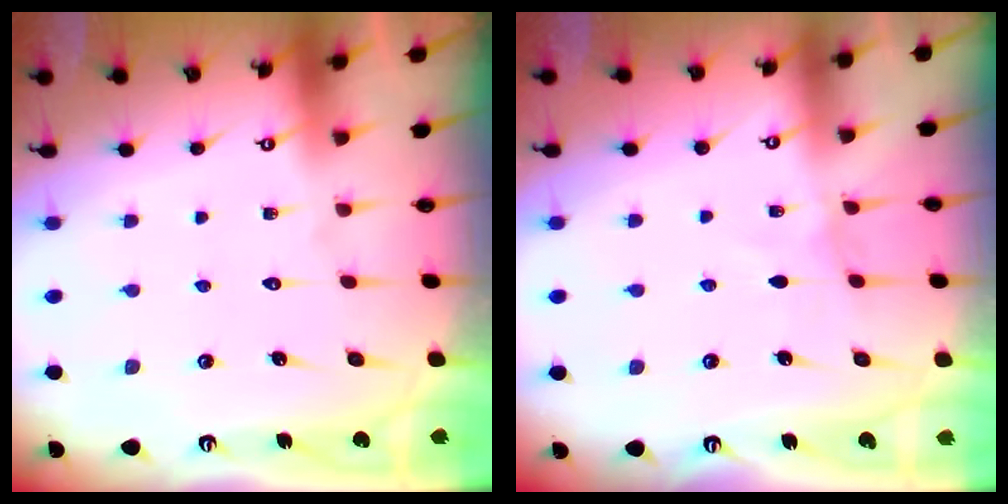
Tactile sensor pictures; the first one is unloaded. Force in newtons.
{"total": 2.9, "press": 2.9, "slide": 0.4}